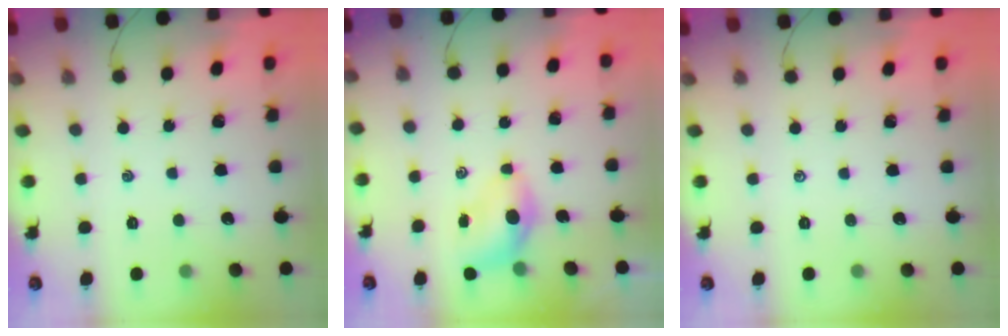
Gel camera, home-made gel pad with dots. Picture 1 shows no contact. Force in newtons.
{"total": 4.9, "press": 4.8, "slide": 0.7}
{"total": 0.0}